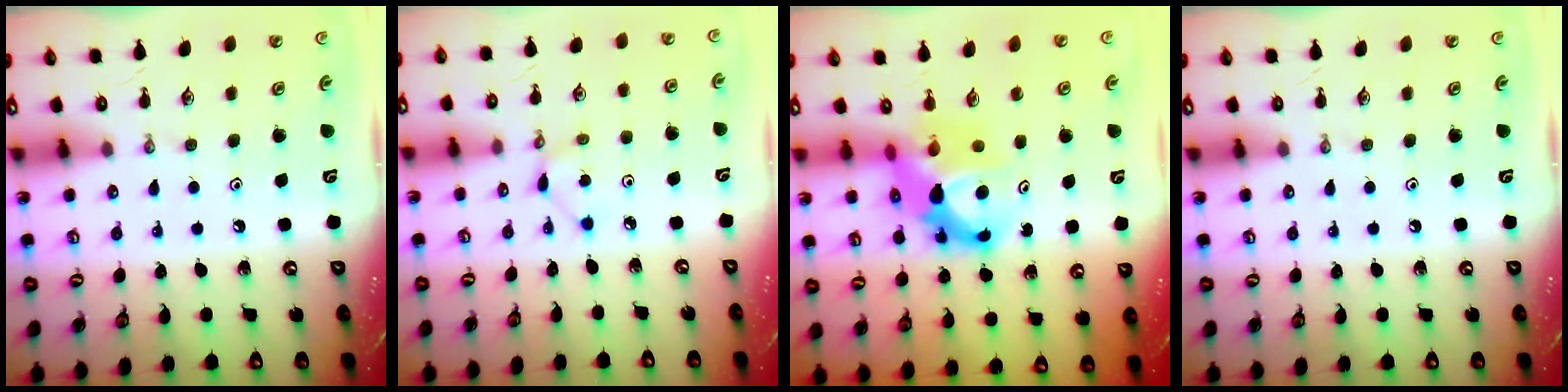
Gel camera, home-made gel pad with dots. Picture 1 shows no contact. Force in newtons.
{"total": 2.2, "press": 2.2, "slide": 0.3}
{"total": 9.6, "press": 9.6, "slide": 1.1}
{"total": 0.0}